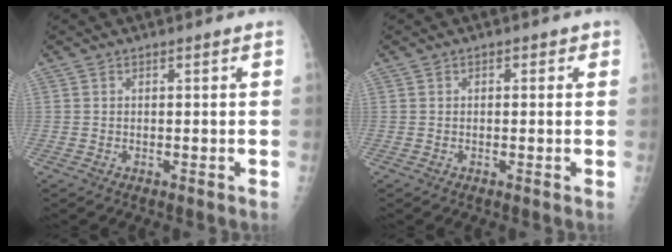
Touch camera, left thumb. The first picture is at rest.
{"total": 1.1, "force": [0.3, 0.9, 0.6], "torque": [0.005, 0.003, -0.003]}